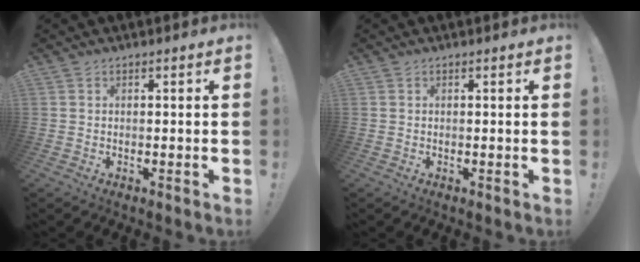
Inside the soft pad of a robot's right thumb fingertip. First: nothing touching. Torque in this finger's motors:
{"motor_torque": [-0.18, 0.25, 0.14, 0.05, 0.00]}